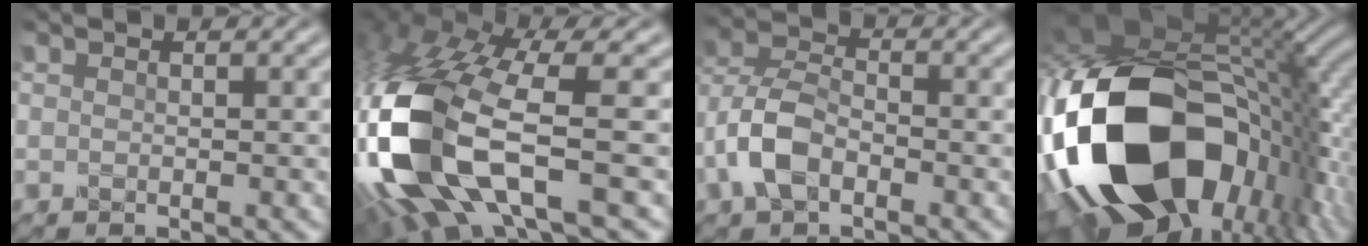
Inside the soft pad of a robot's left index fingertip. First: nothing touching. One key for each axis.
{"total": 14.1, "fx": -3.8, "fy": 5.7, "fz": 12.4, "tx": -0.299, "ty": -0.018, "tz": -0.069}
{"total": 5.1, "fx": -2.4, "fy": 2.9, "fz": 3.5, "tx": -0.079, "ty": 0.007, "tz": -0.059}
{"total": 20.1, "fx": -5.1, "fy": 11.7, "fz": 15.5, "tx": -0.319, "ty": -0.029, "tz": -0.072}